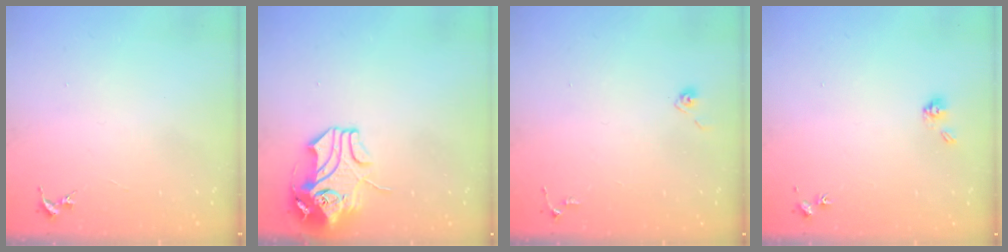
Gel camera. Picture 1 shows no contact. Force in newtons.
{"total": 10.3, "press": 10.2, "slide": 1.7}
{"total": 4.8, "press": 4.8, "slide": 0.4}
{"total": 5.0, "press": 4.6, "slide": 1.7}